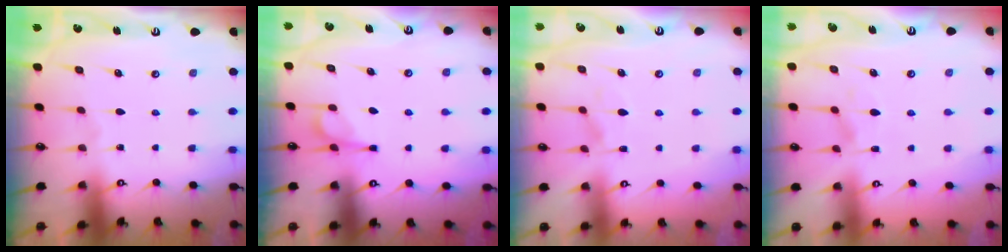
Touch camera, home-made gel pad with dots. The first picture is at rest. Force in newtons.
{"total": 5.5, "press": 5.5, "slide": 0.6}
{"total": 0.9, "press": 0.1, "slide": 0.9}
{"total": 1.4, "press": 1.0, "slide": 1.0}